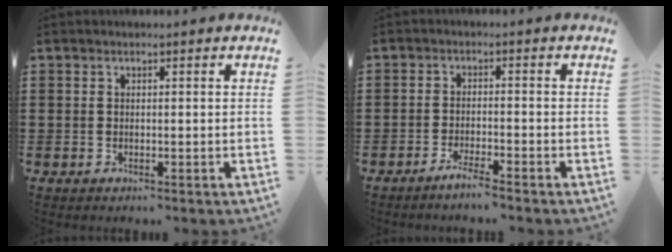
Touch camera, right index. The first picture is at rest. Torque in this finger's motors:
{"motor_torque": [2.14, 0.00, 0.04, 0.04]}